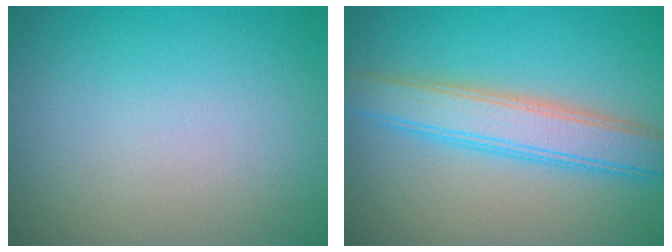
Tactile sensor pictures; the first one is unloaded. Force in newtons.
{"total": 4.9, "press": 4.9, "slide": 0.1}